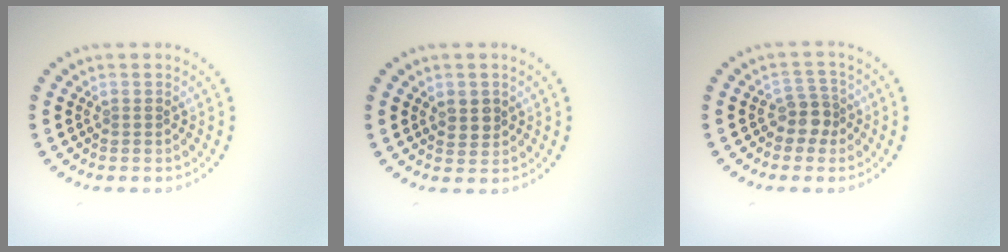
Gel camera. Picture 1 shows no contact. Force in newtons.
{"total": 1.8, "press": 1.7, "slide": 0.6}
{"total": 2.3, "press": 1.9, "slide": 1.4}